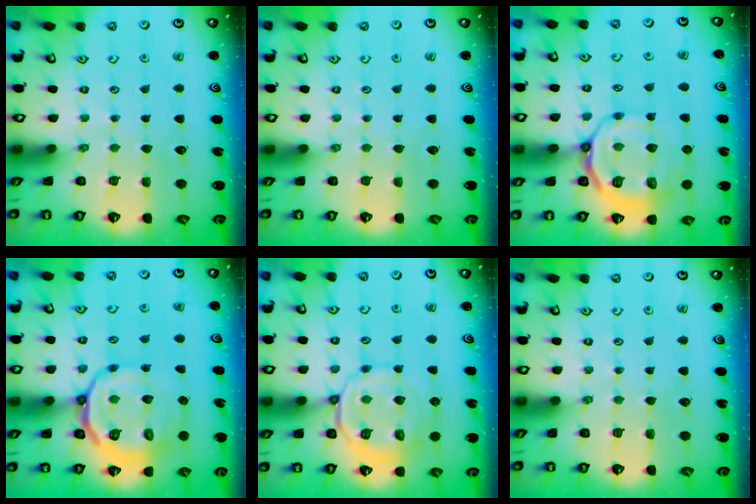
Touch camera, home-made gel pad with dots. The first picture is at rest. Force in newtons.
{"total": 0.0}
{"total": 11.5, "press": 11.2, "slide": 2.6}
{"total": 16.7, "press": 16.5, "slide": 2.6}
{"total": 10.4, "press": 10.4, "slide": 1.2}
{"total": 0.0}